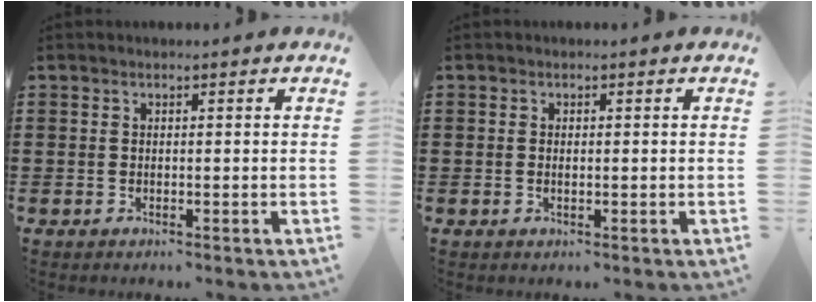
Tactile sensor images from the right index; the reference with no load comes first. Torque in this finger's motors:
{"motor_torque": [-0.84, 1.30, 0.00, -0.01]}